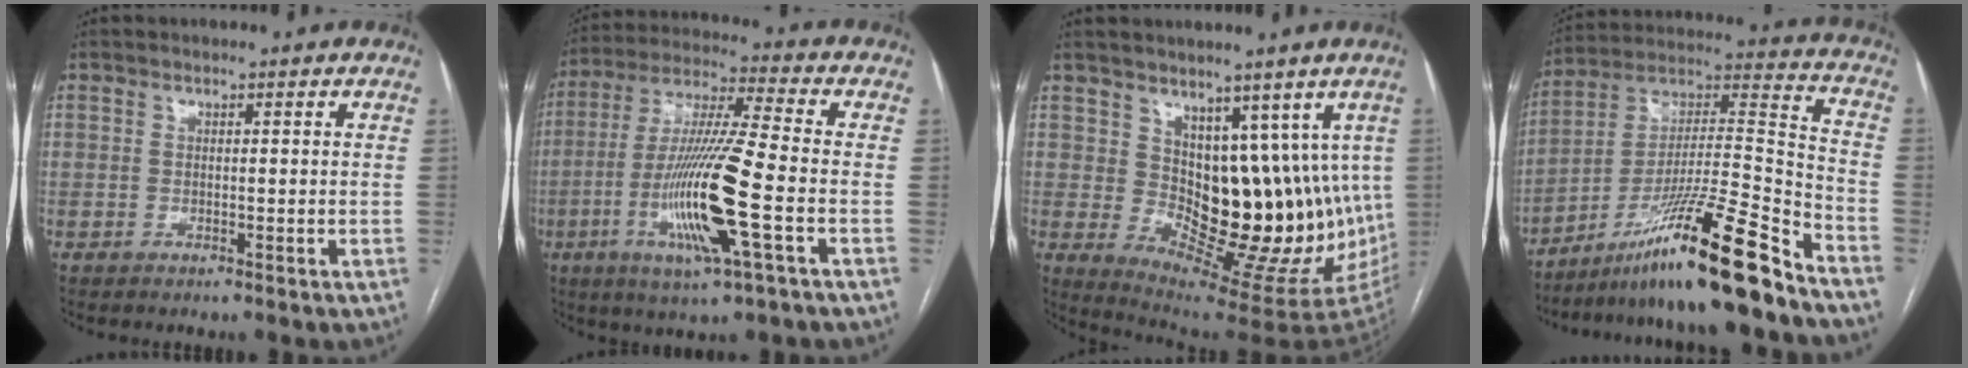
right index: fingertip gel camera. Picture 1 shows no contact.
{"total": 16.1, "force": [-4.6, 0.4, 15.4], "torque": [-0.316, -0.015, -0.088]}
{"total": 12.3, "force": [3.2, 6.8, 9.7], "torque": [-0.124, 0.007, 0.067]}
{"total": 19.8, "force": [-14.4, -1.4, 13.5], "torque": [-0.246, -0.005, -0.250]}